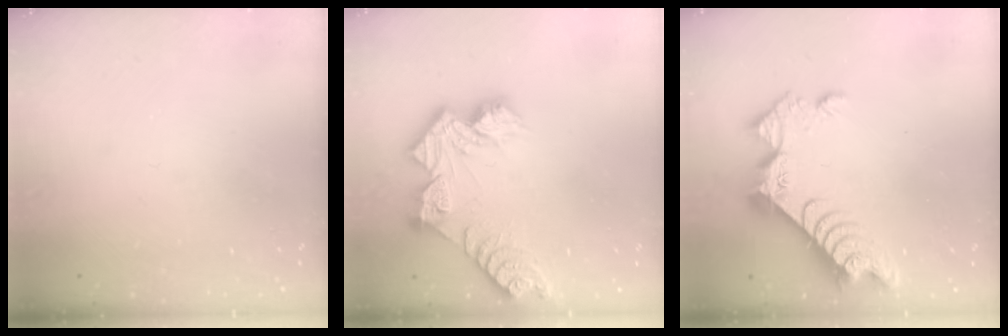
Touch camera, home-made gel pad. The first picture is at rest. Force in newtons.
{"total": 12.9, "press": 12.9, "slide": 1.1}
{"total": 12.7, "press": 12.7, "slide": 0.8}